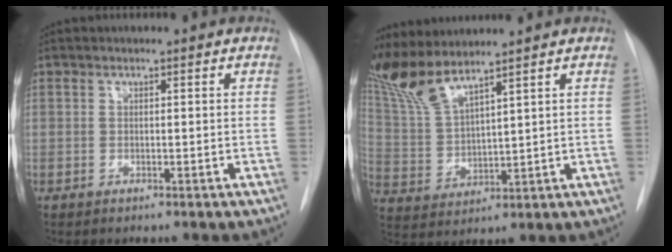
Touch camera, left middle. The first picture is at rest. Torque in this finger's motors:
{"motor_torque": [0.71, -0.47, 0.15, 0.12]}